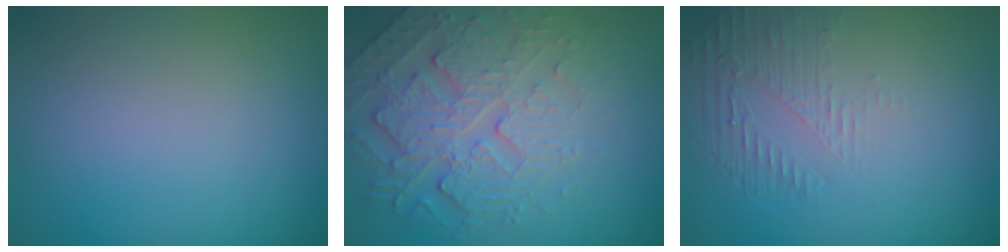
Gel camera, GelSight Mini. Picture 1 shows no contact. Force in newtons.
{"total": 4.4, "press": 4.1, "slide": 1.7}
{"total": 1.7, "press": 0.6, "slide": 1.6}